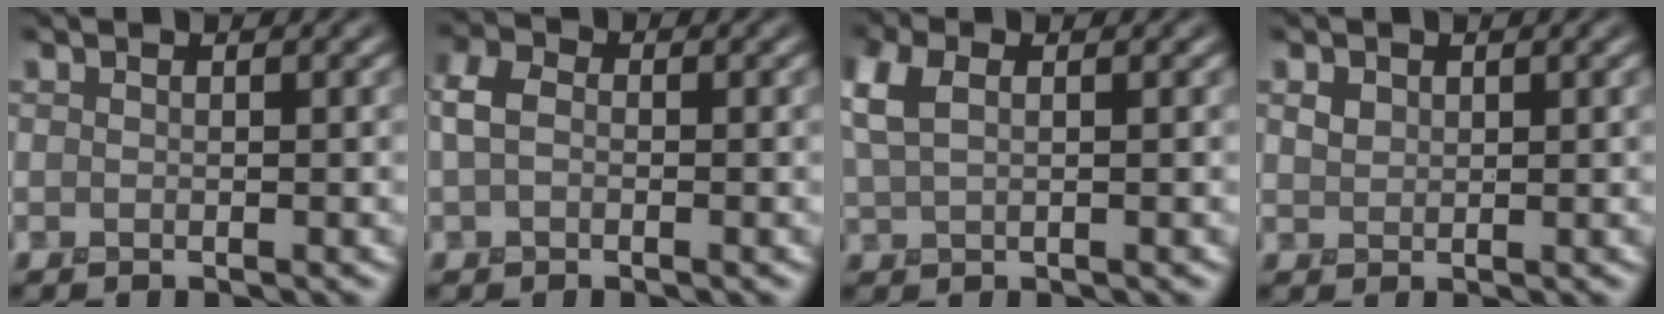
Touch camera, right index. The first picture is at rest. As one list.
[{"total": 2.5, "force": [0.1, 1.7, 1.8], "torque": [-0.039, 0.009, -0.007]}, {"total": 3.6, "force": [1.2, 1.8, 2.8], "torque": [-0.071, 0.007, 0.026]}, {"total": 1.2, "force": [0.6, 0.9, 0.4], "torque": [-0.010, 0.001, 0.012]}]